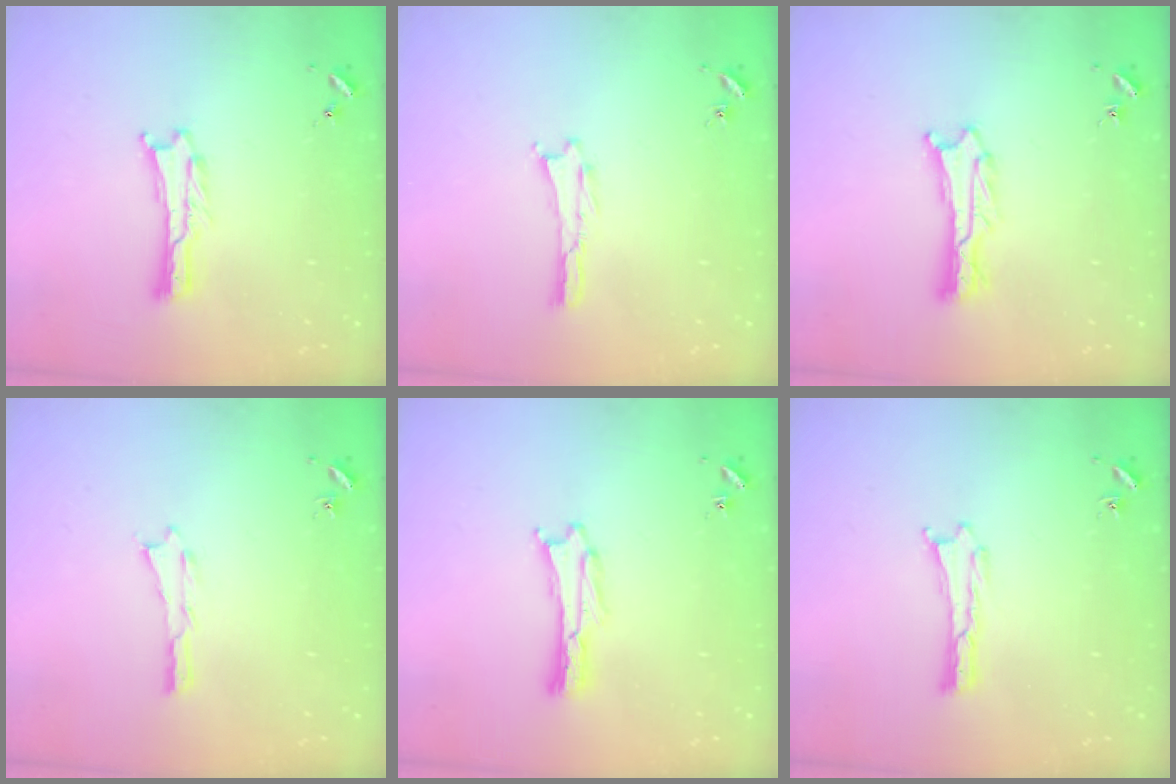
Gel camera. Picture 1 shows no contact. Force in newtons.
{"total": 0.0}
{"total": 1.1, "press": 1.1, "slide": 0.2}
{"total": 0.0}
{"total": 1.1, "press": 1.1, "slide": 0.0}
{"total": 0.0}